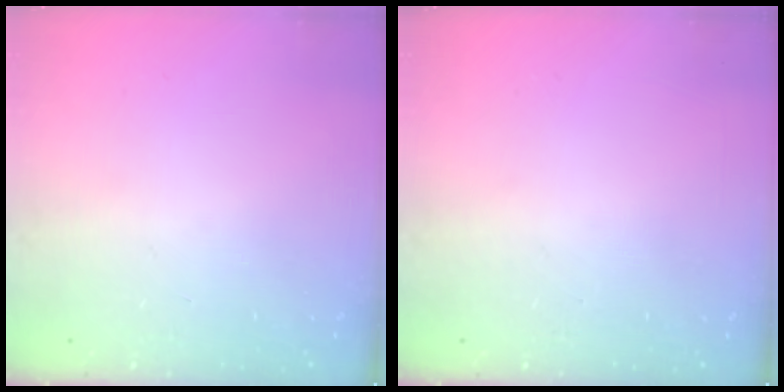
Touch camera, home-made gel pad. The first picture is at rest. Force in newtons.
{"total": 0.0}